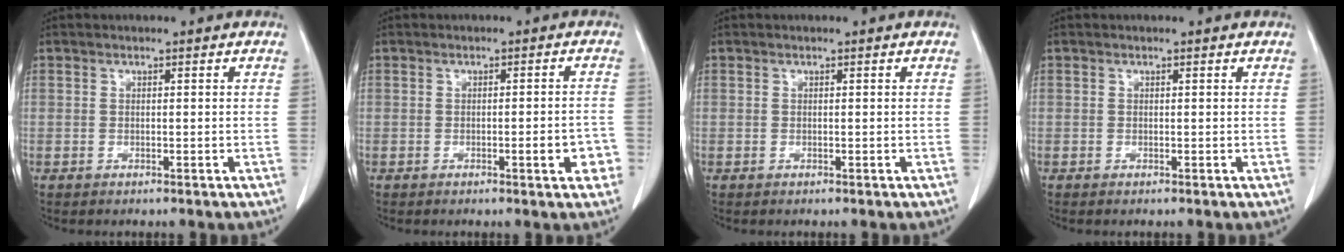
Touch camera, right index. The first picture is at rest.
{"total": 3.8, "force": [-1.6, 0.7, 3.4], "torque": [-0.037, 0.000, -0.020]}
{"total": 0.0}
{"total": 0.0}